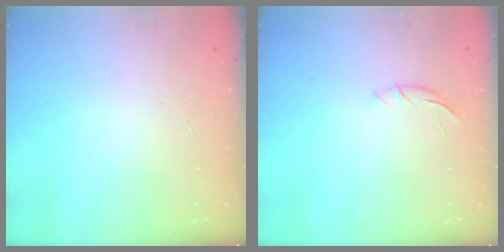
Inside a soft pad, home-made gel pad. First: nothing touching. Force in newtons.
{"total": 6.3, "press": 6.2, "slide": 1.0}